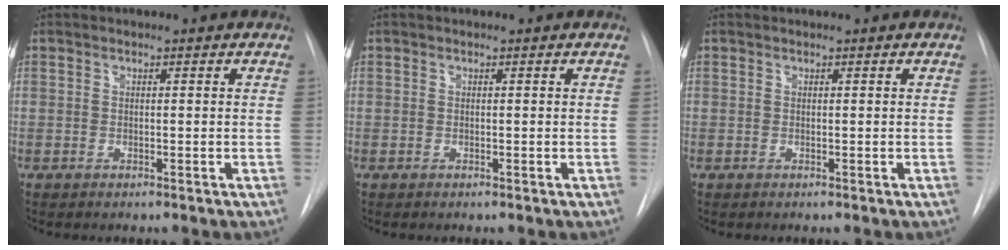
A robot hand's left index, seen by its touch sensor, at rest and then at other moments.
{"total": 0.0}
{"total": 0.0}